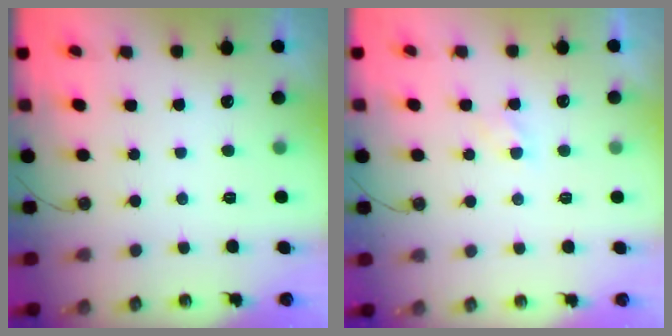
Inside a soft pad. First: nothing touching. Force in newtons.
{"total": 2.4, "press": 2.4, "slide": 0.3}